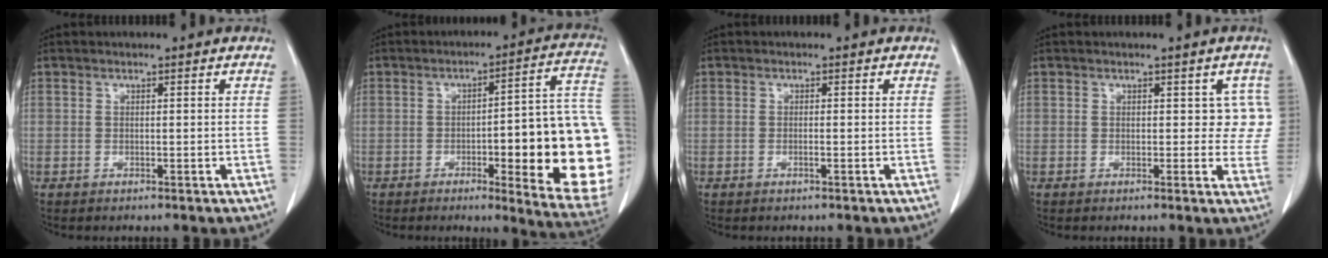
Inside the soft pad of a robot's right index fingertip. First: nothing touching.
{"total": 22.1, "force": [-4.0, 2.6, 21.5], "torque": [-0.191, 0.019, -0.041]}
{"total": 0.7, "force": [-0.3, -0.1, 0.6], "torque": [-0.012, 0.000, -0.005]}
{"total": 3.9, "force": [1.0, 2.7, 2.6], "torque": [-0.001, 0.009, 0.006]}